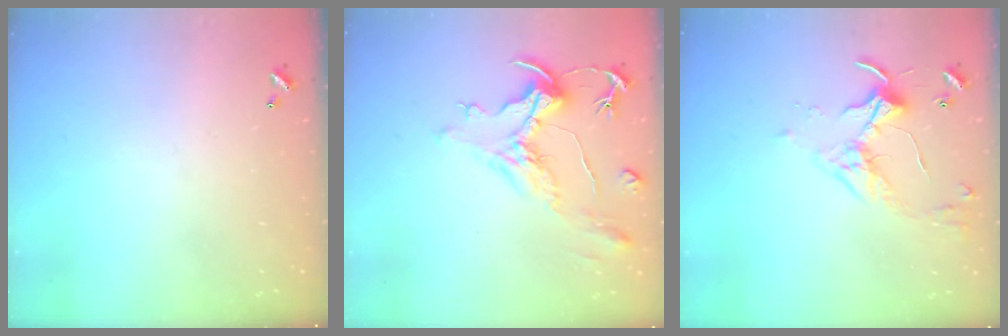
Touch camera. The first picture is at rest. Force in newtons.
{"total": 2.2, "press": 1.7, "slide": 1.3}
{"total": 3.5, "press": 3.4, "slide": 0.7}